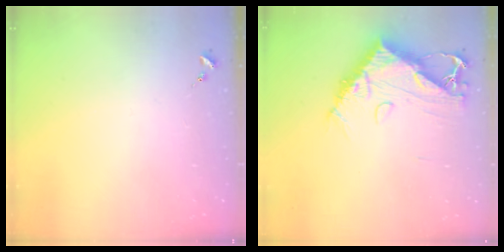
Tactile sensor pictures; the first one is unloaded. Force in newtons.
{"total": 13.4, "press": 13.3, "slide": 1.5}